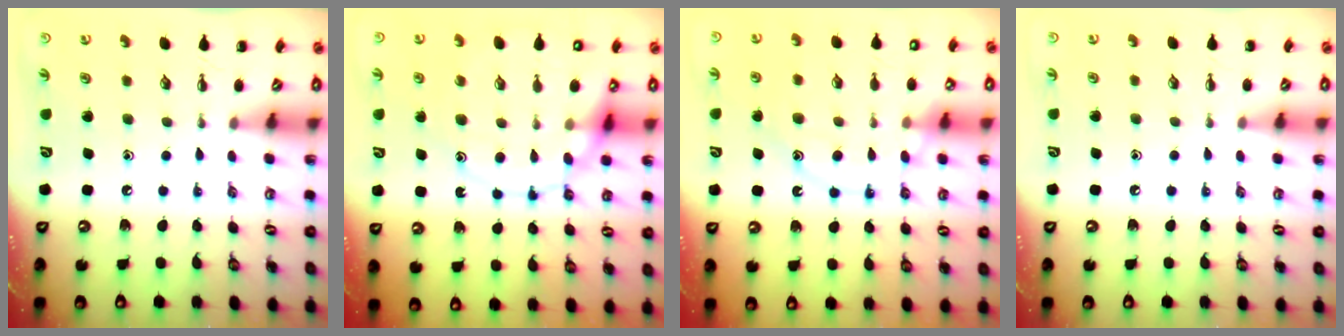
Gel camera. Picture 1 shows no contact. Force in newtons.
{"total": 16.6, "press": 16.4, "slide": 2.8}
{"total": 14.4, "press": 14.3, "slide": 0.8}
{"total": 3.0, "press": 2.8, "slide": 1.1}